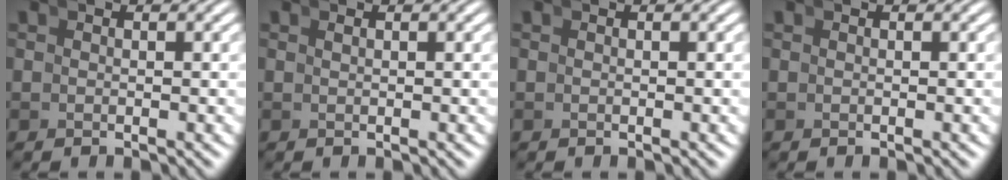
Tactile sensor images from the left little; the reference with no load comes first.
{"total": 0.5, "force": [0.1, -0.5, 0.0], "torque": [0.003, 0.001, 0.005]}
{"total": 0.0}
{"total": 0.0}